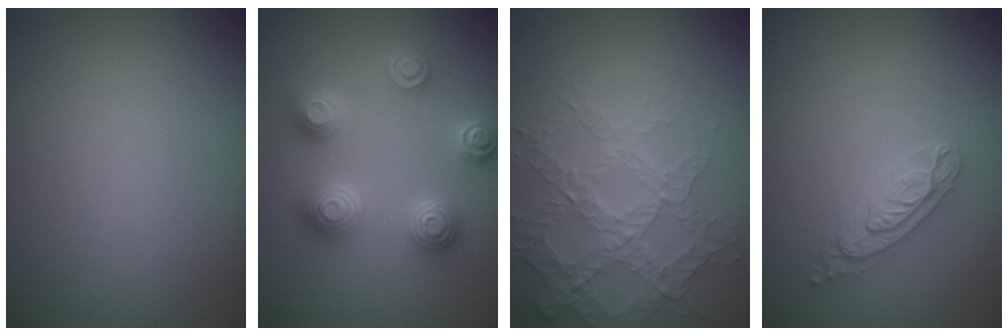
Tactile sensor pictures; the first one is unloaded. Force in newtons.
{"total": 4.7, "press": 4.7, "slide": 0.6}
{"total": 3.9, "press": 3.8, "slide": 0.9}
{"total": 2.5, "press": 2.4, "slide": 0.2}